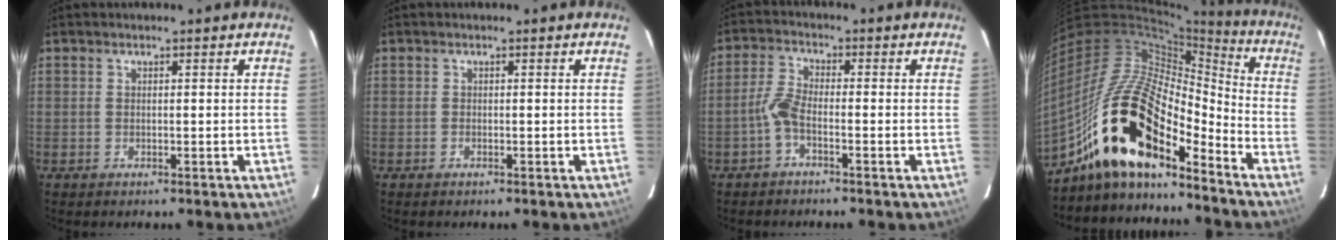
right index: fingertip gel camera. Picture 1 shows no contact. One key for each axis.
{"total": 0.0}
{"total": 3.5, "fx": -1.9, "fy": 0.9, "fz": 2.8, "tx": -0.069, "ty": 0.009, "tz": -0.041}
{"total": 22.1, "fx": -14.5, "fy": 8.1, "fz": 14.6, "tx": -0.278, "ty": -0.017, "tz": -0.283}